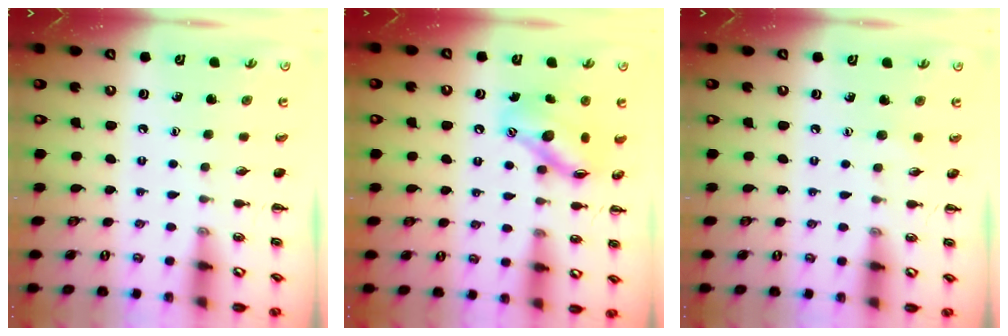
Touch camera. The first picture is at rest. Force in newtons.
{"total": 13.9, "press": 13.6, "slide": 2.4}
{"total": 3.2, "press": 3.0, "slide": 0.8}